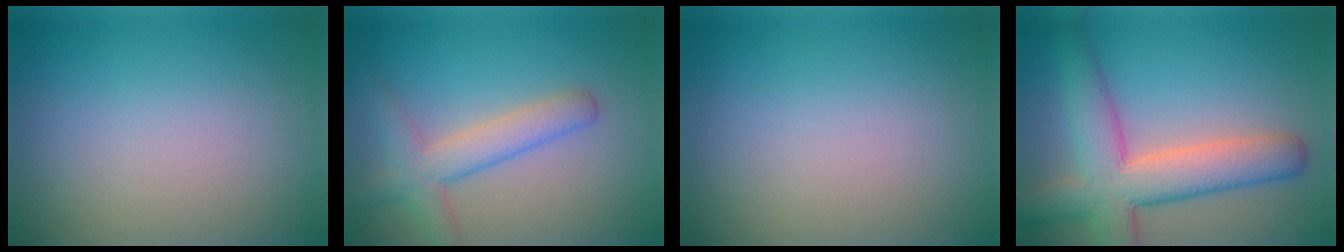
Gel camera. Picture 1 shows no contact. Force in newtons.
{"total": 4.0, "press": 4.0, "slide": 0.2}
{"total": 0.0}
{"total": 8.0, "press": 8.0, "slide": 0.5}